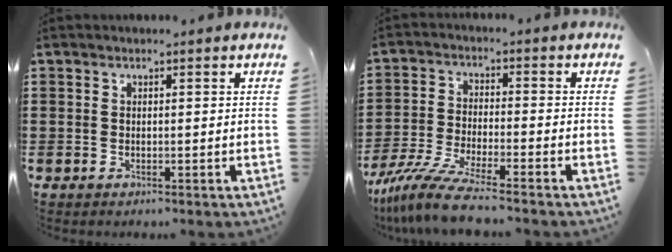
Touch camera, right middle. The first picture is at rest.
{"total": 8.0, "force": [-7.0, 0.3, 4.0], "torque": [-0.098, -0.011, -0.139]}